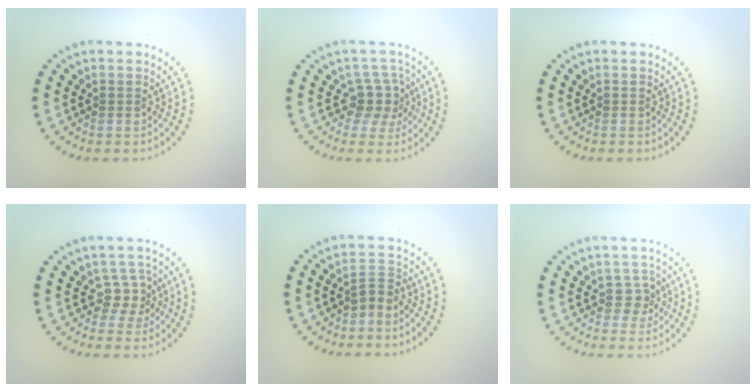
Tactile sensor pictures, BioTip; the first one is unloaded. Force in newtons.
{"total": 2.8, "press": 2.2, "slide": 1.8}
{"total": 0.0}
{"total": 2.1, "press": 1.5, "slide": 1.5}
{"total": 1.7, "press": 1.2, "slide": 1.1}
{"total": 1.7, "press": 1.4, "slide": 1.1}